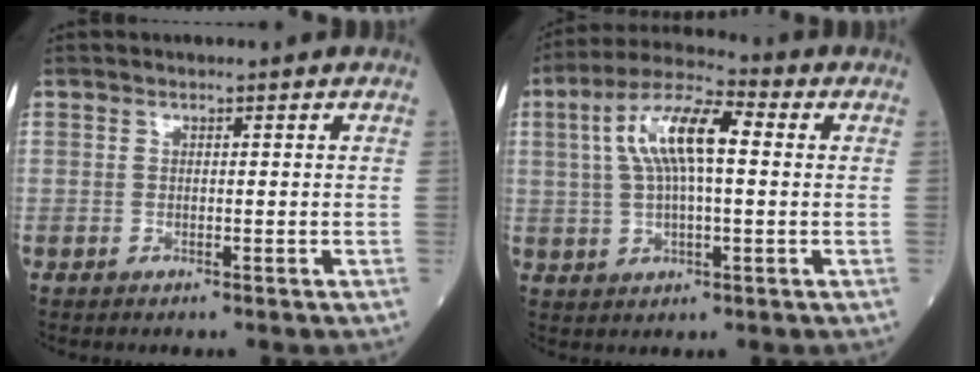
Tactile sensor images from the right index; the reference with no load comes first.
{"total": 10.9, "force": [2.0, 2.9, 10.3], "torque": [-0.207, 0.030, 0.035]}